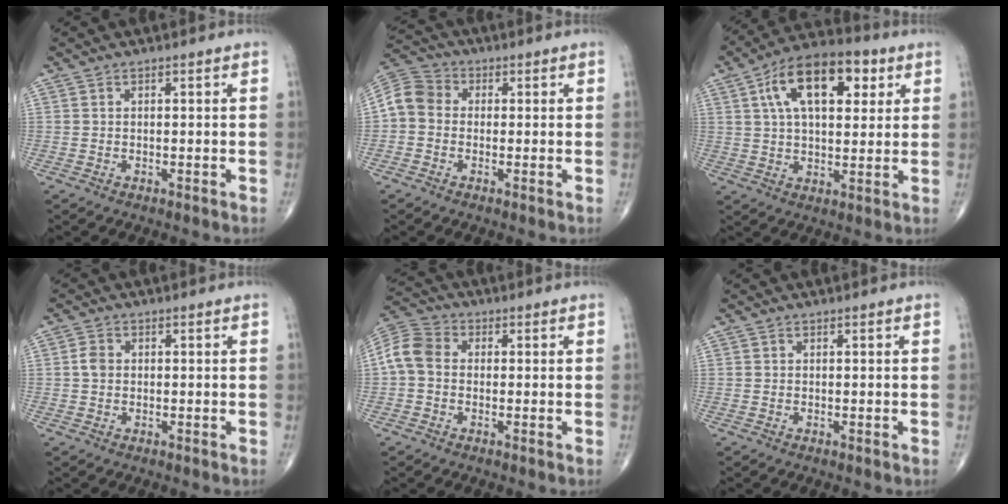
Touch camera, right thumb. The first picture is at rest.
{"total": 7.1, "force": [-0.4, 6.0, 3.7], "torque": [-0.061, 0.023, -0.023]}
{"total": 16.6, "force": [6.0, 8.5, 13.0], "torque": [-0.188, 0.005, 0.093]}
{"total": 2.3, "force": [0.1, 1.8, 1.4], "torque": [-0.023, 0.003, -0.002]}
{"total": 7.2, "force": [-0.1, 5.6, 4.6], "torque": [-0.088, 0.022, -0.015]}
{"total": 0.0}